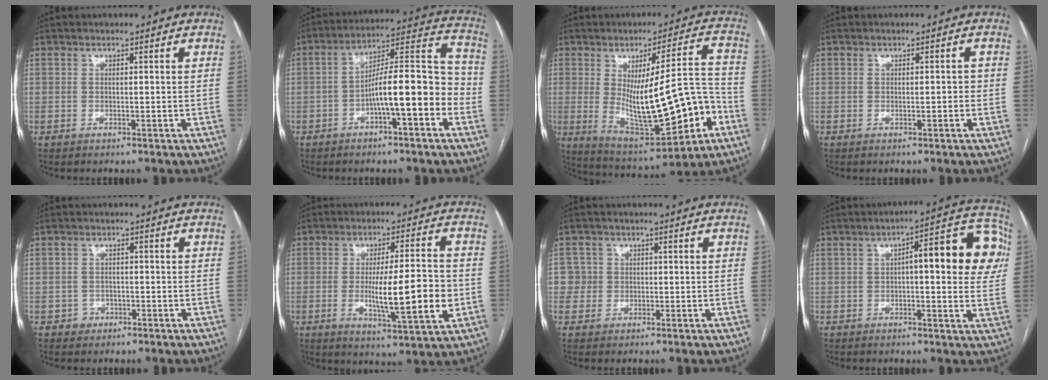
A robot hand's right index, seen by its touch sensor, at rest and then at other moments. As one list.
[{"total": 13.2, "force": [-3.8, 2.3, 12.5], "torque": [-0.195, 0.034, -0.057]}, {"total": 18.8, "force": [-3.9, 4.1, 17.9], "torque": [-0.283, 0.001, -0.035]}, {"total": 1.5, "force": [-0.2, 0.5, 1.4], "torque": [-0.021, 0.002, 0.001]}, {"total": 2.2, "force": [-0.9, 2.0, 0.0], "torque": [0.011, 0.011, -0.014]}, {"total": 12.5, "force": [-2.0, 1.4, 12.3], "torque": [-0.199, -0.011, -0.031]}, {"total": 3.2, "force": [0.2, 3.2, -0.2], "torque": [0.023, 0.014, 0.003]}, {"total": 14.0, "force": [2.3, 3.6, 13.4], "torque": [-0.159, 0.038, 0.021]}]